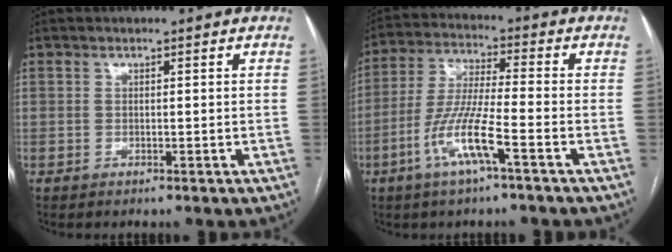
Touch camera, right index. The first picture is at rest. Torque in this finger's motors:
{"motor_torque": [1.50, -0.64, 0.80, 0.21]}